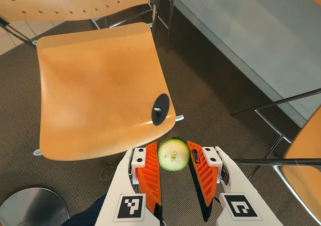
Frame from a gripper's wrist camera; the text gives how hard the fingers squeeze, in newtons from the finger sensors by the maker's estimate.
{"total": 9.0, "left": 8.8, "right": 9.2}